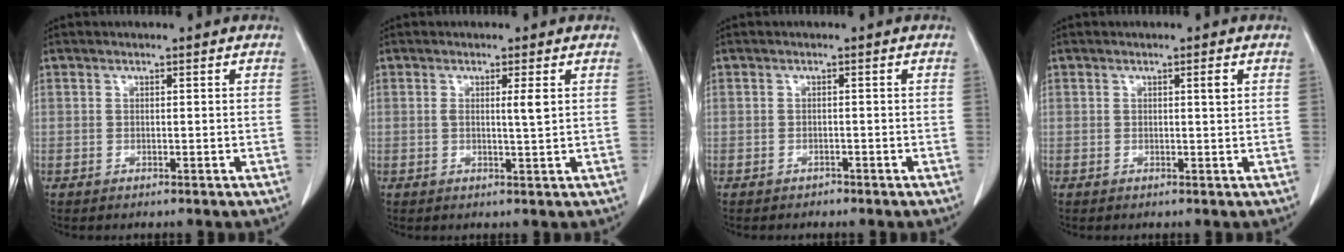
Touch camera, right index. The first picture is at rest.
{"total": 2.2, "force": [0.5, -0.3, 2.1], "torque": [-0.037, -0.002, 0.007]}
{"total": 0.8, "force": [-0.7, 0.4, 0.0], "torque": [-0.005, 0.000, -0.013]}
{"total": 1.1, "force": [0.4, 0.0, 1.0], "torque": [-0.018, 0.000, 0.006]}